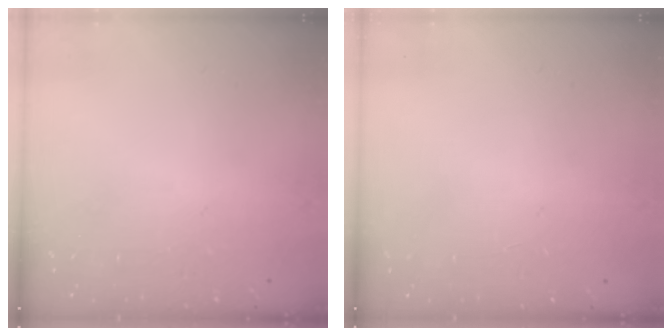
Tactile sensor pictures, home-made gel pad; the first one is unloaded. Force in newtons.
{"total": 0.9, "press": 0.9, "slide": 0.1}